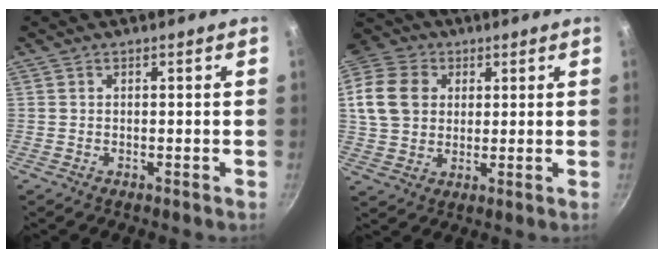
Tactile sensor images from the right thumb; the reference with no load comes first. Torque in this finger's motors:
{"motor_torque": [0.10, 0.50, 0.52, -0.27, 0.25]}